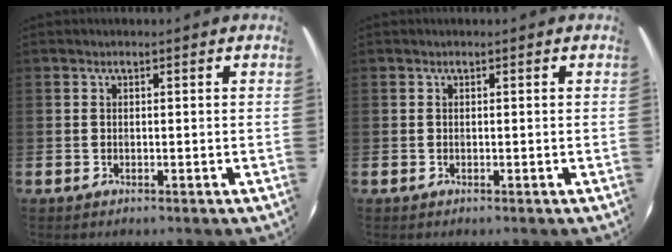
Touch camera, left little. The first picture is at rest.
{"total": 0.0}